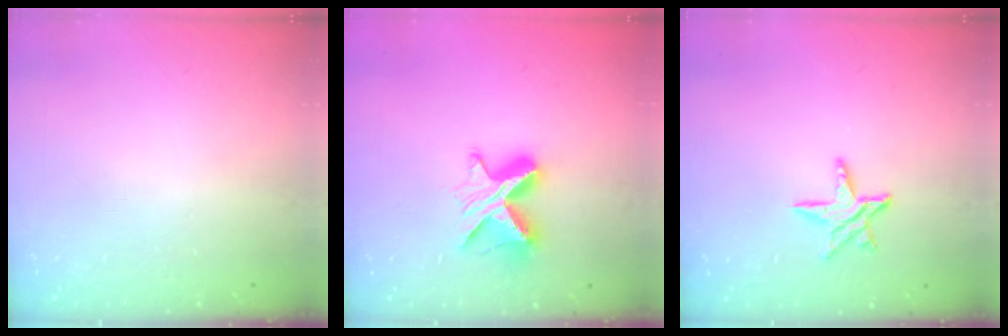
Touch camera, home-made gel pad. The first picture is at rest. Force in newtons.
{"total": 9.8, "press": 9.8, "slide": 0.6}
{"total": 7.9, "press": 7.9, "slide": 0.4}